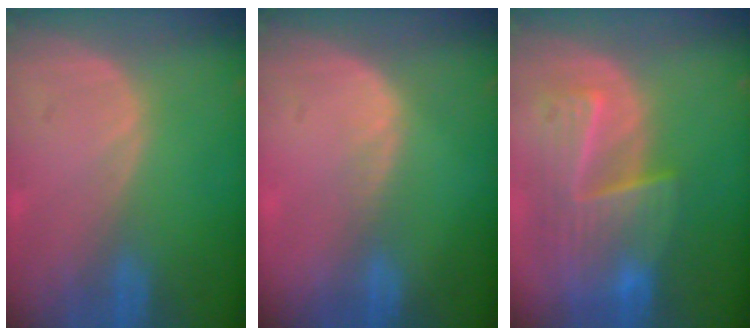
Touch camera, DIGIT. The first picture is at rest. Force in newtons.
{"total": 1.5, "press": 1.0, "slide": 1.1}
{"total": 9.5, "press": 8.4, "slide": 4.5}